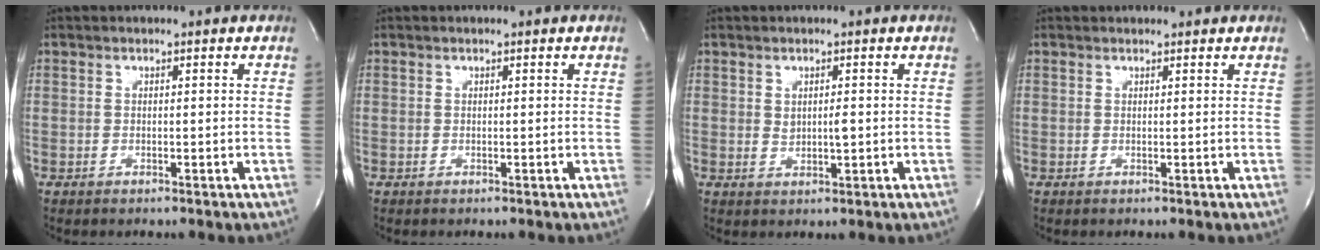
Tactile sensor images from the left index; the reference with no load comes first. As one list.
[{"total": 0.0}, {"total": 2.0, "force": [0.3, 0.8, 1.8], "torque": [-0.033, -0.003, 0.009]}, {"total": 2.0, "force": [2.0, 0.3, 0.3], "torque": [-0.011, 0.018, 0.026]}]